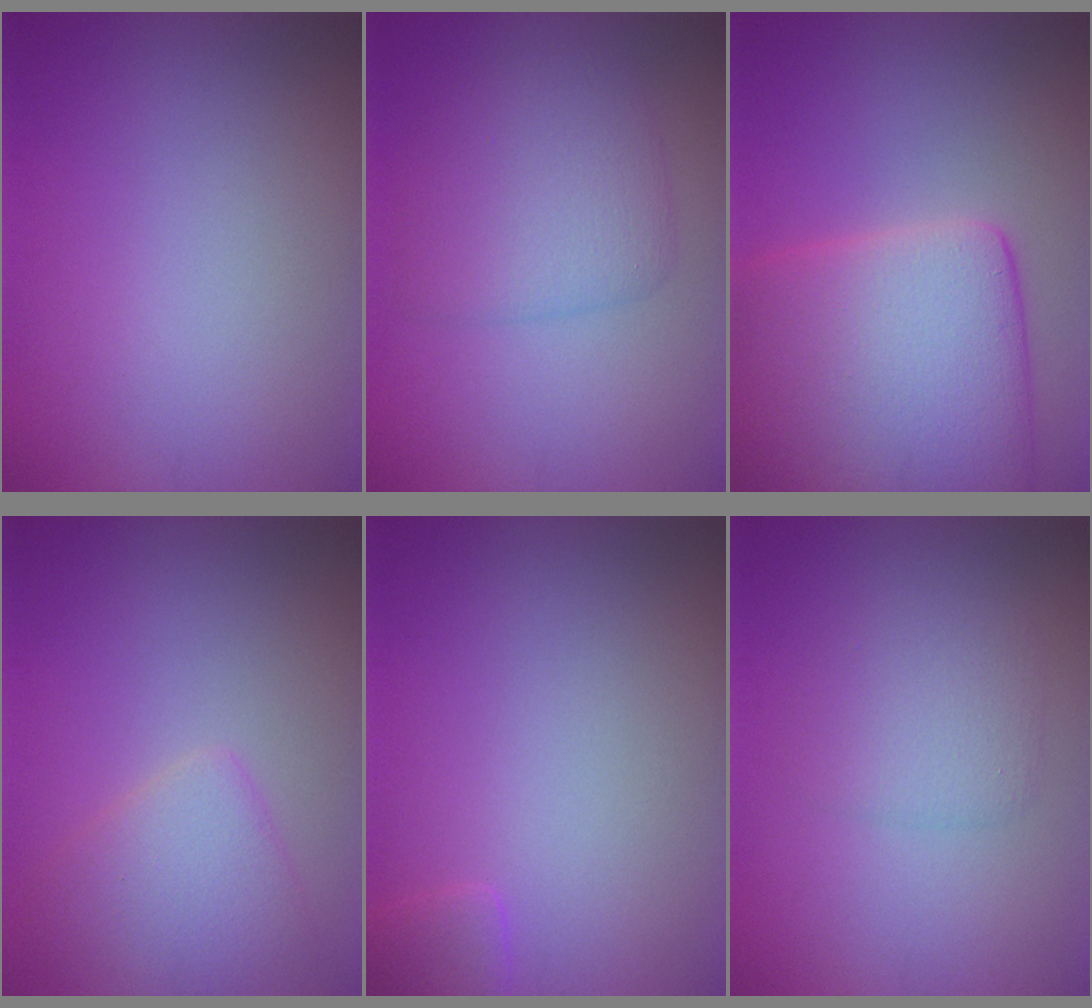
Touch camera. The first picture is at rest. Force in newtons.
{"total": 4.3, "press": 4.3, "slide": 0.1}
{"total": 12.9, "press": 12.9, "slide": 0.7}
{"total": 3.4, "press": 3.4, "slide": 0.3}
{"total": 1.3, "press": 1.3, "slide": 0.1}
{"total": 2.5, "press": 2.5, "slide": 0.3}